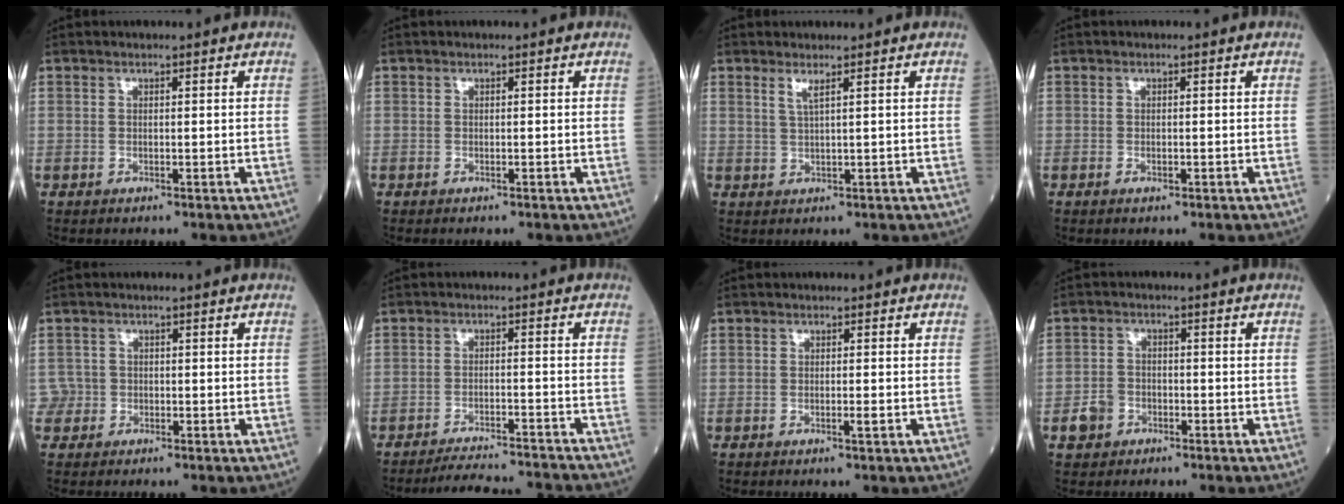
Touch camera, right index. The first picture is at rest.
{"total": 0.5, "force": [-0.4, 0.1, 0.2], "torque": [-0.001, -0.001, -0.008]}
{"total": 1.8, "force": [1.1, -0.2, 1.3], "torque": [-0.030, -0.006, 0.022]}
{"total": 0.7, "force": [-0.3, 0.4, 0.6], "torque": [-0.009, -0.001, -0.004]}
{"total": 1.9, "force": [-0.6, 1.8, -0.3], "torque": [0.016, 0.010, -0.017]}
{"total": 11.3, "force": [-11.0, 0.0, 2.5], "torque": [-0.036, -0.005, -0.153]}
{"total": 0.9, "force": [-0.4, -0.1, 0.8], "torque": [-0.020, -0.002, -0.004]}
{"total": 3.7, "force": [-2.0, 2.9, 1.2], "torque": [-0.025, 0.008, -0.035]}